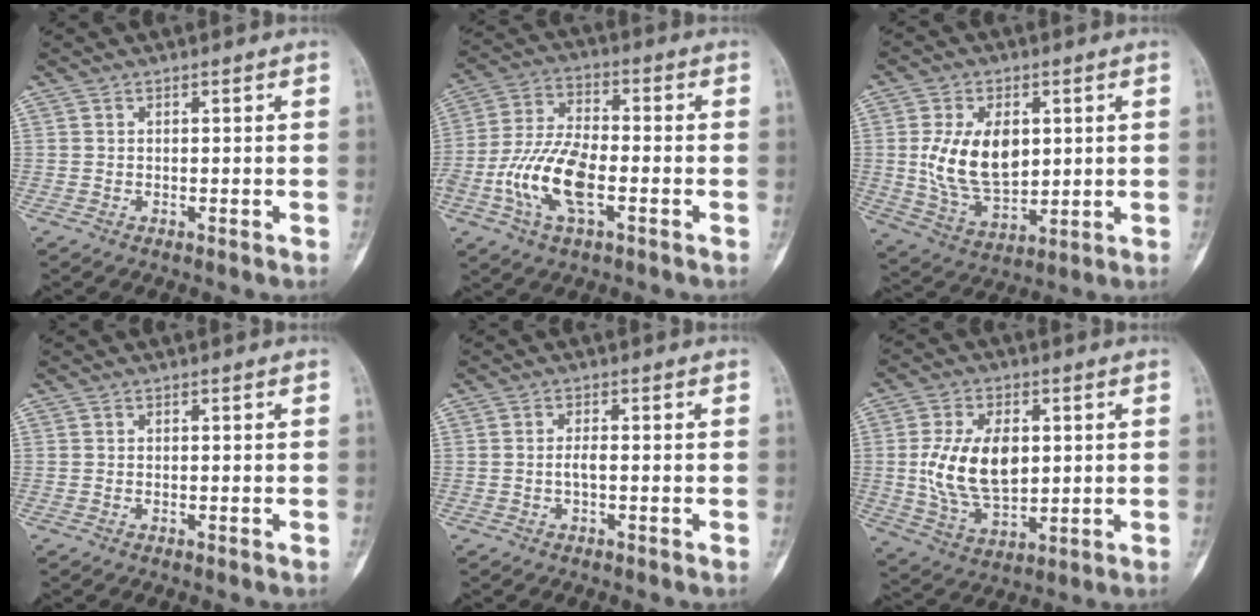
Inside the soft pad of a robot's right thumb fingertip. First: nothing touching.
{"total": 13.4, "force": [-3.9, 6.3, 11.1], "torque": [-0.232, 0.025, -0.077]}
{"total": 13.9, "force": [2.0, 8.7, 10.7], "torque": [-0.170, -0.015, 0.048]}
{"total": 0.0}
{"total": 1.4, "force": [-0.3, 0.3, 1.4], "torque": [-0.026, 0.002, -0.005]}
{"total": 13.9, "force": [1.5, 8.4, 11.0], "torque": [-0.187, -0.010, 0.037]}